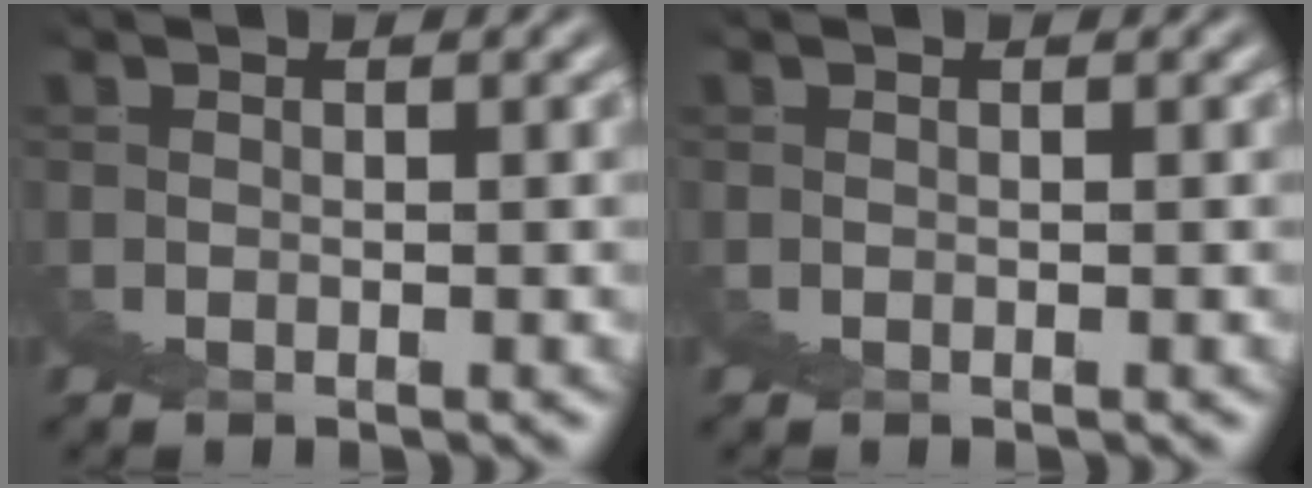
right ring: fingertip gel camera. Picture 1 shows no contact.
{"total": 0.0}